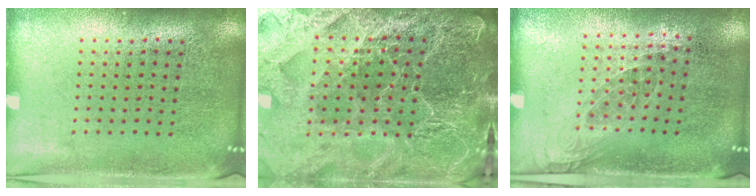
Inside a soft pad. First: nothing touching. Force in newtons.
{"total": 5.6, "press": 5.0, "slide": 2.5}
{"total": 1.0, "press": 0.9, "slide": 0.6}